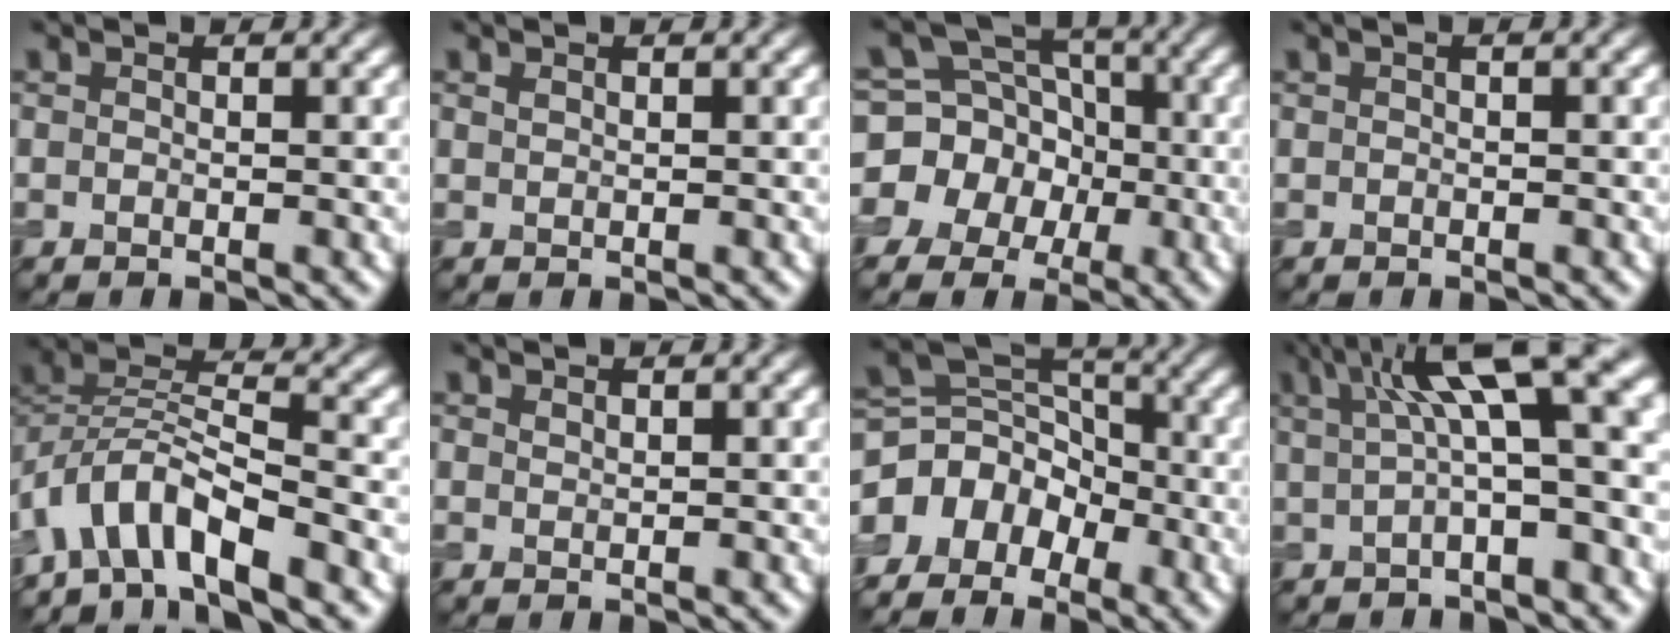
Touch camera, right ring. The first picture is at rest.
{"total": 0.6, "force": [0.4, 0.3, 0.2], "torque": [-0.008, -0.001, 0.010]}
{"total": 9.6, "force": [-2.6, 8.6, 3.3], "torque": [-0.066, 0.007, -0.069]}
{"total": 0.8, "force": [0.3, 0.2, 0.7], "torque": [-0.014, 0.004, 0.003]}
{"total": 6.5, "force": [-4.5, 2.3, 4.1], "torque": [-0.065, 0.006, -0.094]}
{"total": 0.7, "force": [0.6, 0.2, 0.2], "torque": [-0.005, -0.002, 0.013]}
{"total": 5.9, "force": [-2.8, 4.4, 2.8], "torque": [-0.028, 0.016, -0.058]}
{"total": 10.2, "force": [3.1, 2.9, 9.2], "torque": [-0.134, 0.030, 0.044]}